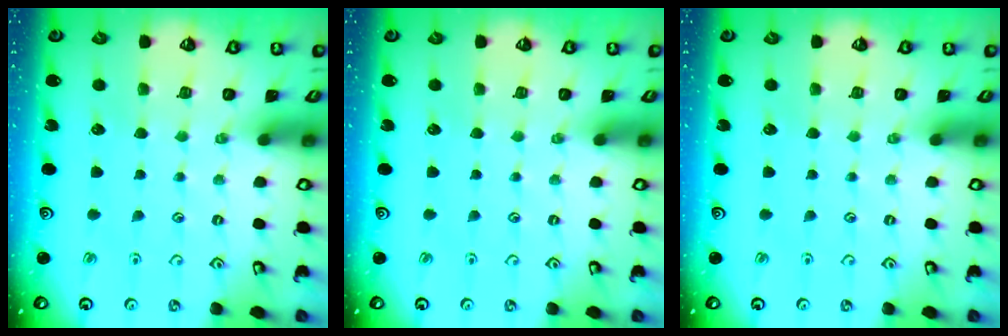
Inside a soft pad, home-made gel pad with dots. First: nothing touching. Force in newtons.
{"total": 0.0}
{"total": 0.0}